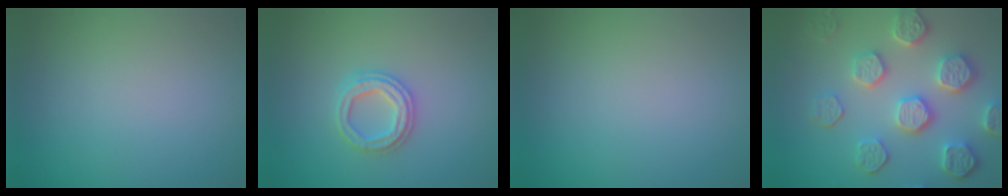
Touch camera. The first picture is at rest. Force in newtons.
{"total": 3.3, "press": 3.2, "slide": 0.6}
{"total": 0.0}
{"total": 6.7, "press": 5.5, "slide": 3.8}